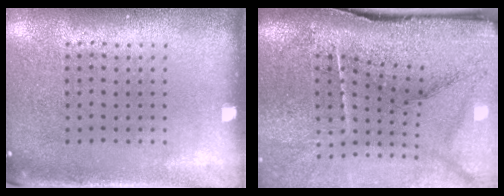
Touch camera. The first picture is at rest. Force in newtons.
{"total": 4.9, "press": 3.9, "slide": 3.0}